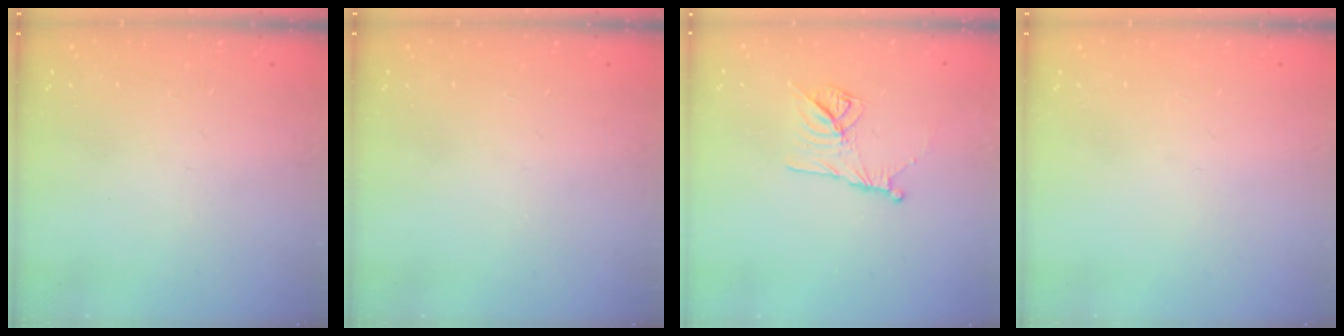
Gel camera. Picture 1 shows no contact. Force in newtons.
{"total": 0.0}
{"total": 9.9, "press": 9.8, "slide": 1.2}
{"total": 0.0}